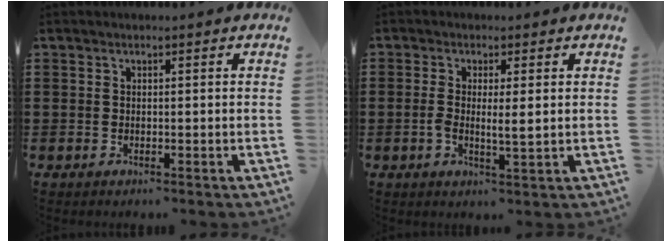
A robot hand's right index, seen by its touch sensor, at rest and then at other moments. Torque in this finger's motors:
{"motor_torque": [-0.09, 0.06, -0.01, 0.01]}